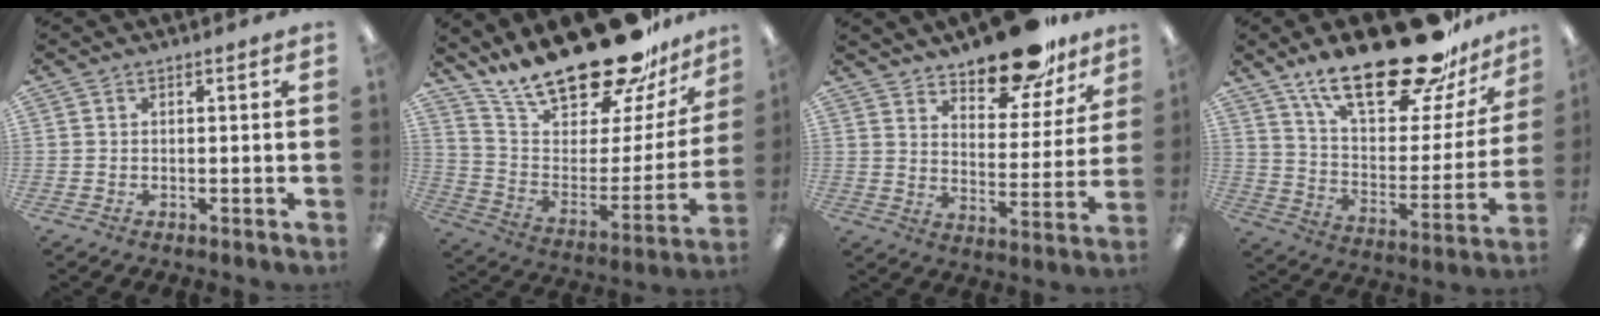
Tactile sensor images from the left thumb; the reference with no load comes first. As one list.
[{"total": 24.4, "force": [19.9, 7.4, 12.1], "torque": [-0.198, -0.146, 0.344]}, {"total": 16.8, "force": [13.8, 6.4, 7.2], "torque": [-0.100, -0.094, 0.241]}, {"total": 27.7, "force": [19.8, 9.7, 16.8], "torque": [-0.260, -0.123, 0.332]}]